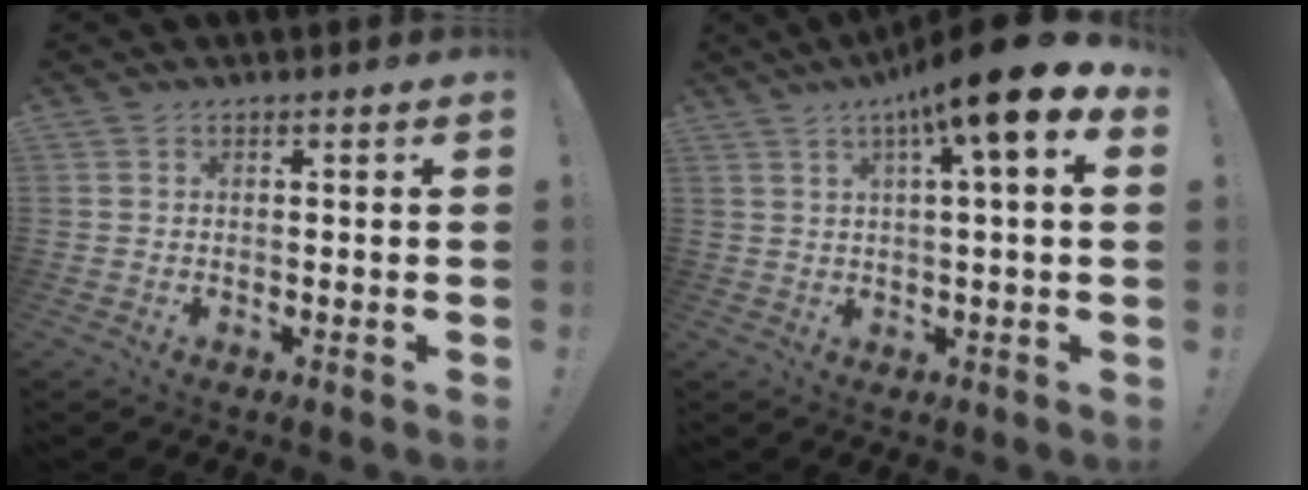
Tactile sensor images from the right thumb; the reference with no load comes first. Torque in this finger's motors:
{"motor_torque": [2.26, 2.75, 1.88, 0.50, 0.16]}